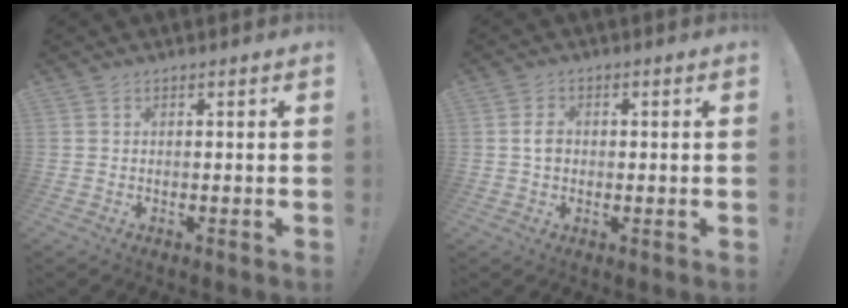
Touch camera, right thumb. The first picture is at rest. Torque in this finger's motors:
{"motor_torque": [0.02, -0.02, -0.26, 0.23, -0.04]}